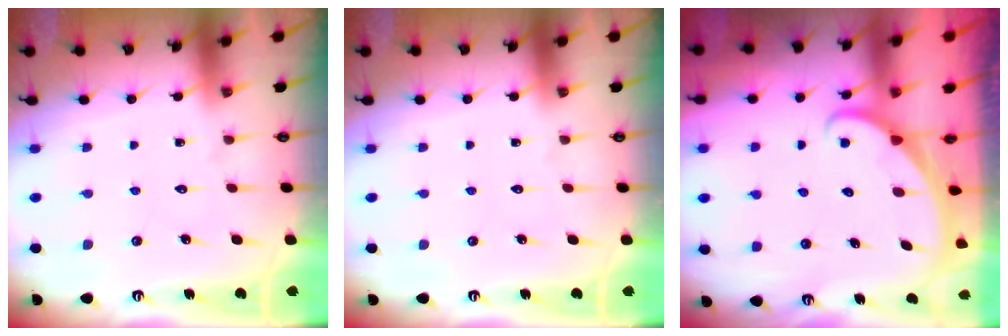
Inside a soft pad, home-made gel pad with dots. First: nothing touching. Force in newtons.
{"total": 0.0}
{"total": 2.1, "press": 2.1, "slide": 0.0}